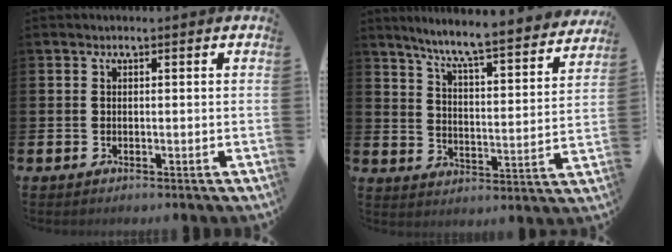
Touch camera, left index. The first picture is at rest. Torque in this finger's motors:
{"motor_torque": [0.22, -1.27, 0.84, 0.21]}